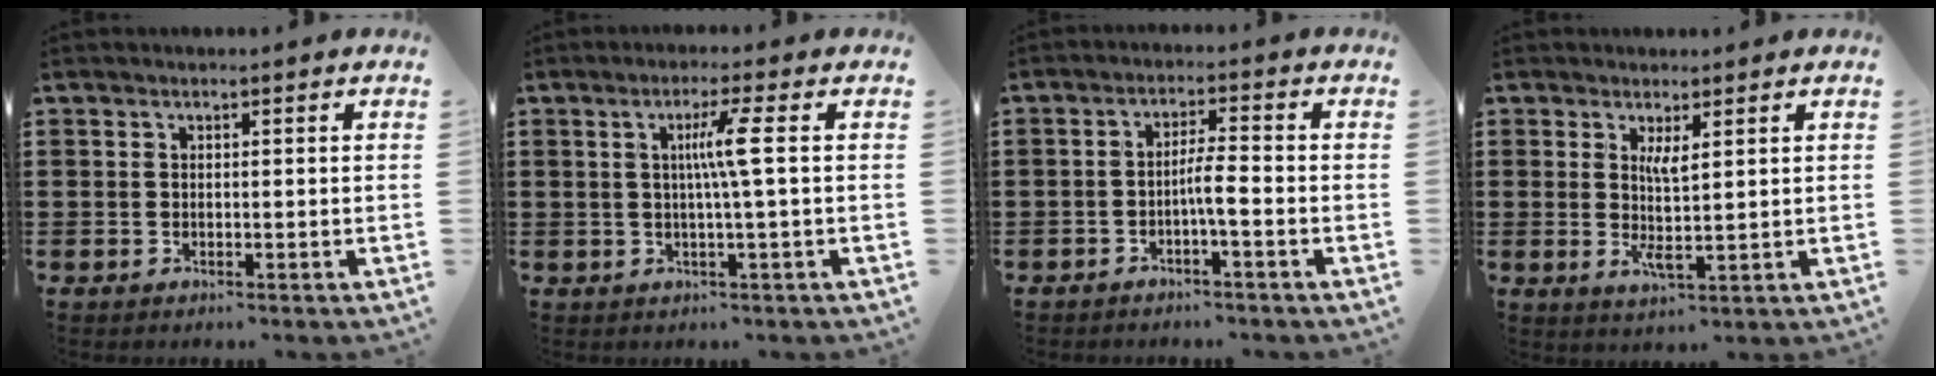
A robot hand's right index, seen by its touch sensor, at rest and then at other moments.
{"total": 4.6, "force": [0.4, -0.7, 4.6], "torque": [-0.087, -0.006, -0.001]}
{"total": 3.7, "force": [-1.5, 0.2, 3.4], "torque": [-0.061, 0.000, -0.029]}
{"total": 3.1, "force": [1.0, 0.5, 2.9], "torque": [-0.059, -0.005, 0.017]}